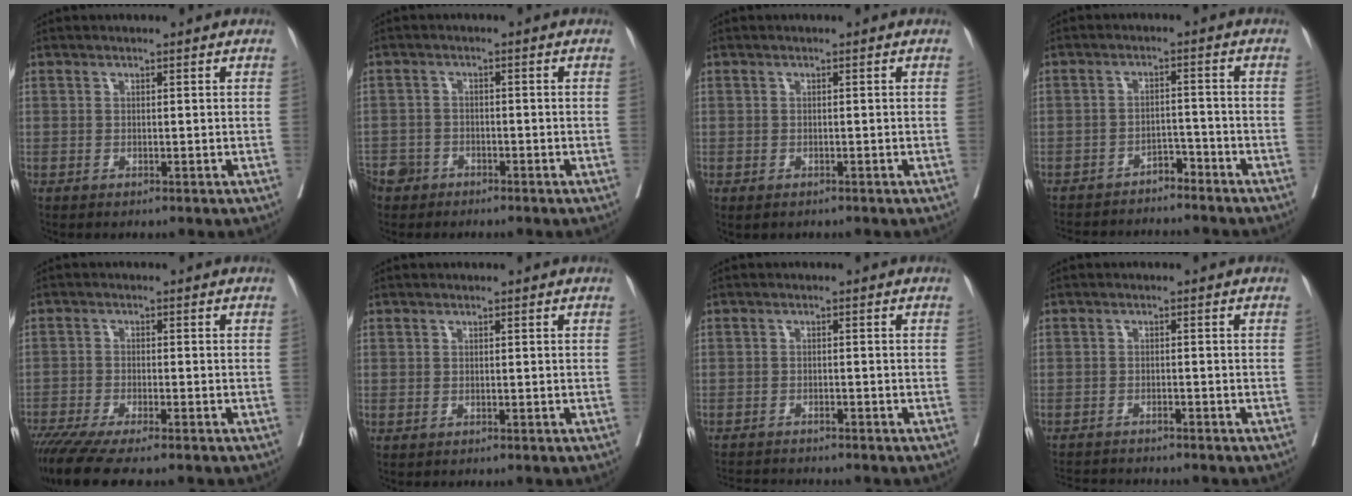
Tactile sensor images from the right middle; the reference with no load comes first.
{"total": 4.8, "force": [-3.7, 3.0, 0.6], "torque": [-0.008, 0.003, -0.071]}
{"total": 1.0, "force": [-0.7, 0.5, 0.4], "torque": [-0.011, -0.003, -0.008]}
{"total": 10.6, "force": [-9.7, 3.2, 3.0], "torque": [-0.033, 0.022, -0.138]}
{"total": 11.0, "force": [-8.9, 1.4, 6.4], "torque": [-0.099, -0.022, -0.145]}
{"total": 0.0}
{"total": 5.4, "force": [-5.2, 0.4, 1.4], "torque": [-0.013, -0.007, -0.080]}
{"total": 6.5, "force": [-6.2, 0.8, 1.9], "torque": [-0.021, -0.004, -0.094]}